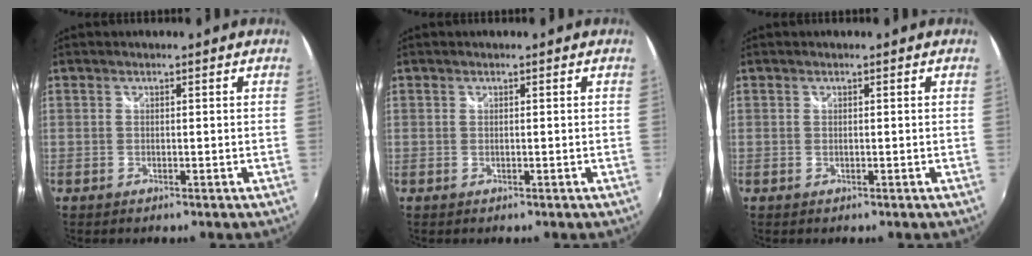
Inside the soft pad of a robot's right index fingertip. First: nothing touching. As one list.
[{"total": 0.0}, {"total": 0.0}]